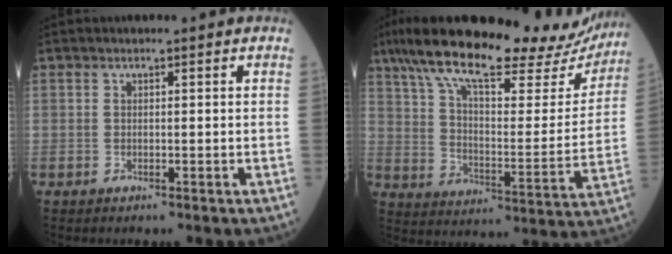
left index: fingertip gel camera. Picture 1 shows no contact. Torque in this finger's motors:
{"motor_torque": [0.97, -1.17, 0.80, 0.13]}